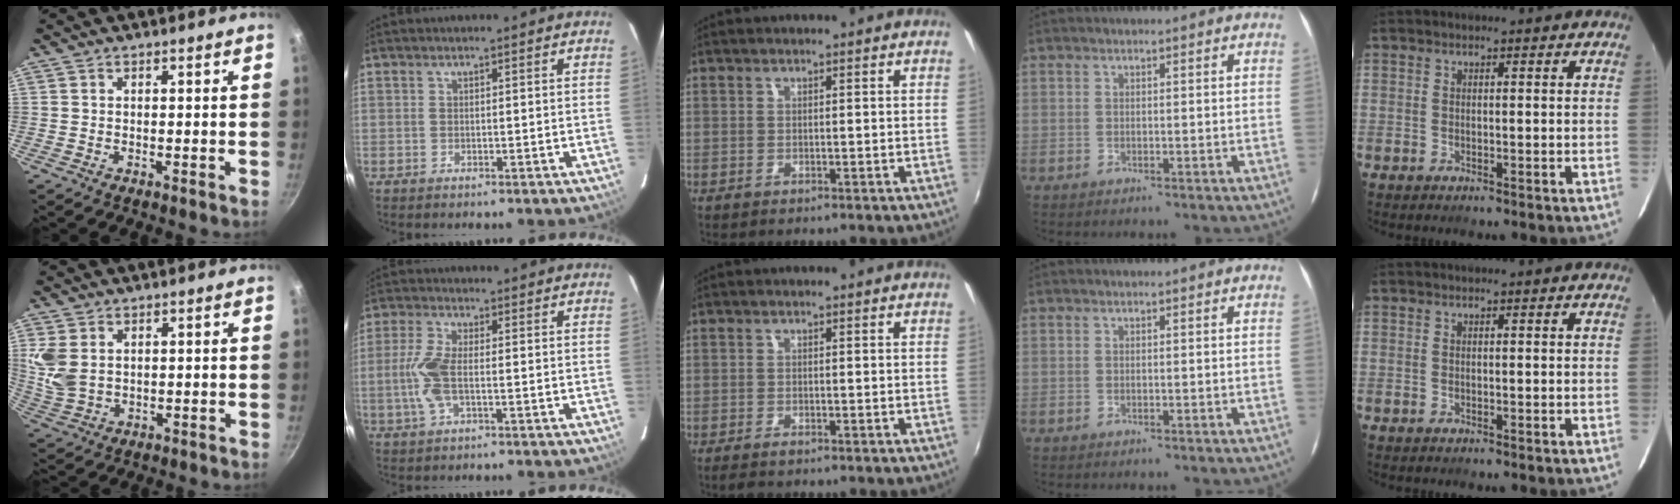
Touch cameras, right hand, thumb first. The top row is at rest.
{"thumb": {"total": 6.8, "force": [1.8, 4.8, 4.5], "torque": [-0.092, -0.009, 0.046]}, "index": {"total": 7.0, "force": [-1.2, 2.3, 6.5], "torque": [-0.145, 0.001, -0.023]}, "middle": {"total": 1.6, "force": [-1.3, 0.4, 0.8], "torque": [-0.017, -0.006, -0.023]}}